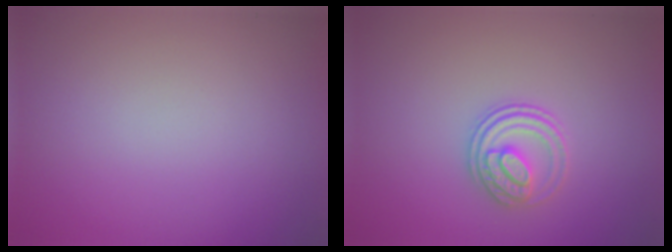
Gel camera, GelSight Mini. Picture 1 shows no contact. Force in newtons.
{"total": 2.8, "press": 2.6, "slide": 1.2}